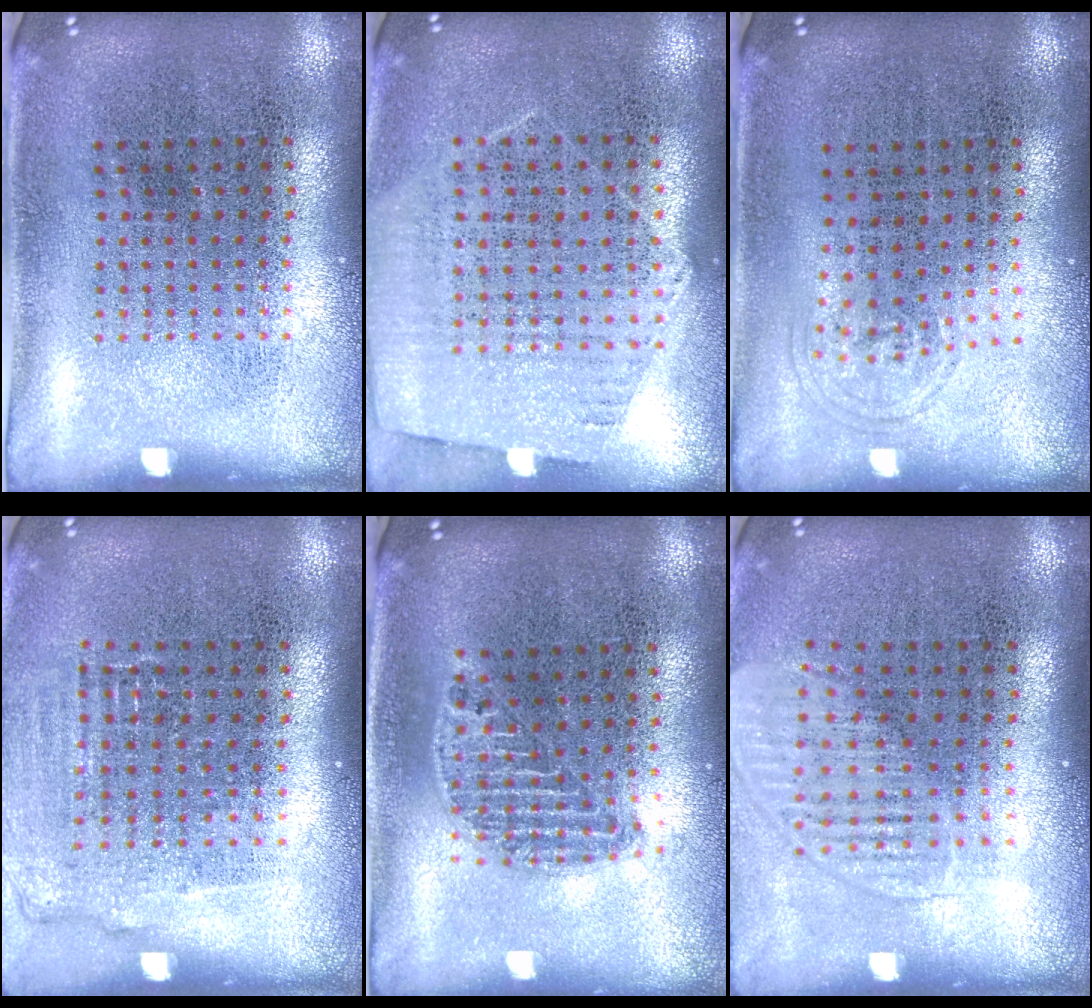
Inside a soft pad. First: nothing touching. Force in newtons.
{"total": 1.2, "press": 1.1, "slide": 0.5}
{"total": 0.6, "press": 0.5, "slide": 0.3}
{"total": 1.1, "press": 1.1, "slide": 0.4}
{"total": 1.2, "press": 1.0, "slide": 0.6}
{"total": 1.3, "press": 1.1, "slide": 0.7}